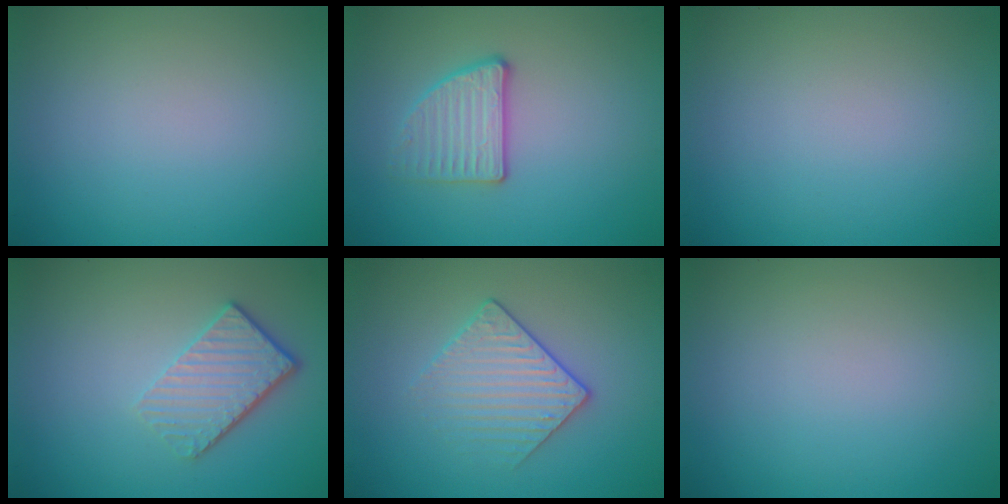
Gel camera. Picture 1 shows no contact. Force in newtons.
{"total": 2.7, "press": 2.5, "slide": 1.2}
{"total": 0.0}
{"total": 3.6, "press": 2.7, "slide": 2.4}
{"total": 2.4, "press": 2.1, "slide": 1.1}
{"total": 0.0}